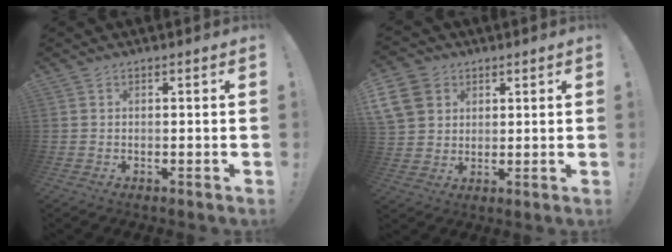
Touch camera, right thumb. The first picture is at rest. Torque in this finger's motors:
{"motor_torque": [-0.82, 1.27, 0.51, 0.89, 0.07]}